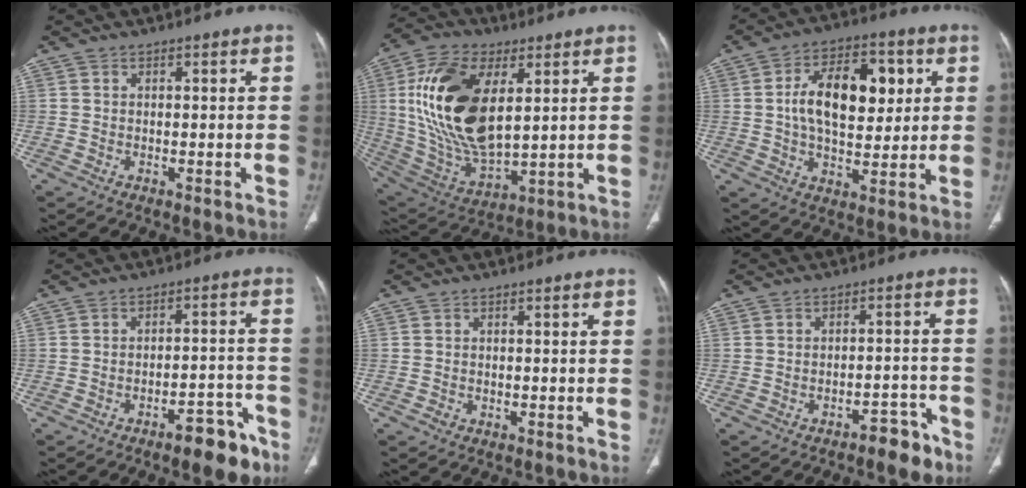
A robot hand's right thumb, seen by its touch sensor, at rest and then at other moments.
{"total": 22.8, "force": [5.4, 11.8, 18.8], "torque": [-0.363, -0.023, 0.106]}
{"total": 15.9, "force": [3.0, 9.0, 12.8], "torque": [-0.176, 0.004, 0.047]}
{"total": 9.2, "force": [-6.1, 3.3, 6.1], "torque": [-0.061, 0.048, -0.081]}
{"total": 0.8, "force": [-0.4, 0.7, 0.3], "torque": [-0.006, 0.004, -0.007]}
{"total": 5.9, "force": [-4.2, 2.4, 3.3], "torque": [-0.031, 0.043, -0.052]}